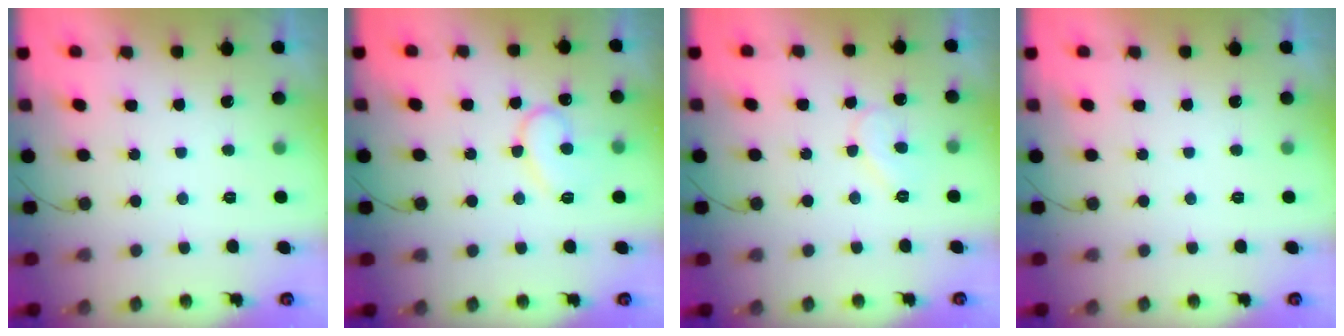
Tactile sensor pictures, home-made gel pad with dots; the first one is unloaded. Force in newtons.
{"total": 11.8, "press": 11.7, "slide": 1.0}
{"total": 8.0, "press": 8.0, "slide": 0.5}
{"total": 0.0}